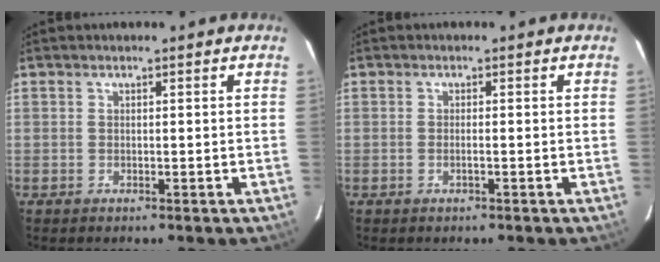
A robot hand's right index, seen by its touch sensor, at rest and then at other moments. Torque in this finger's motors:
{"motor_torque": [-0.12, 0.03, -0.06, -0.01]}